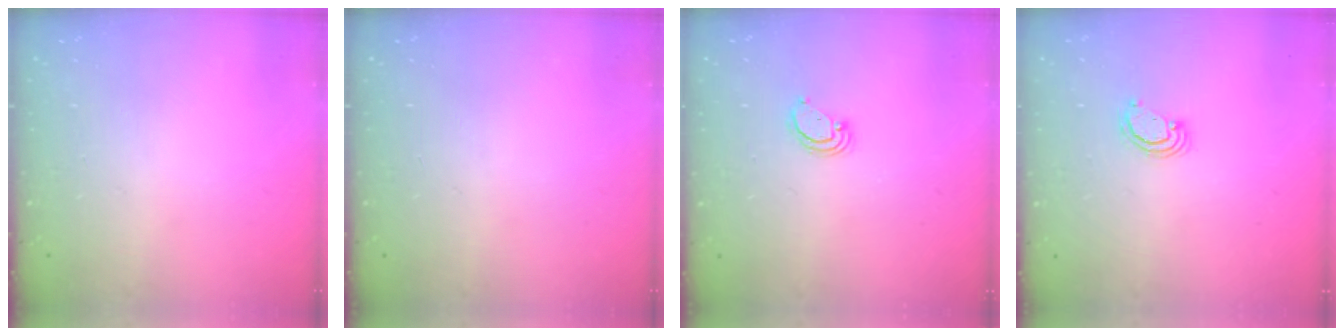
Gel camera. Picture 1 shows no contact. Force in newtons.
{"total": 0.0}
{"total": 2.8, "press": 2.8, "slide": 0.2}
{"total": 2.3, "press": 2.3, "slide": 0.3}